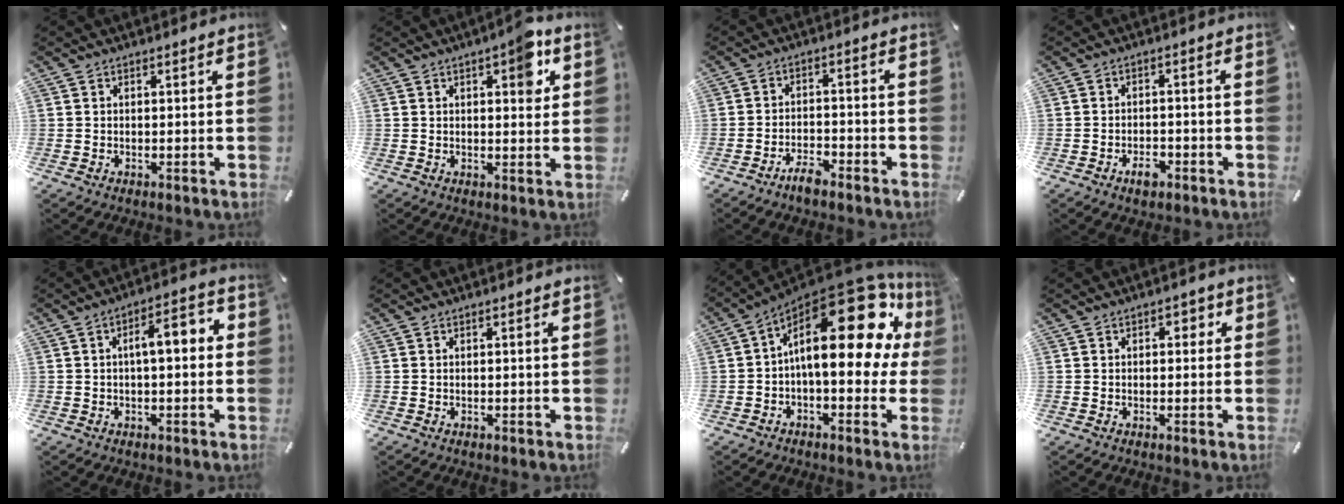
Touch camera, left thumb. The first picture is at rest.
{"total": 8.0, "force": [3.3, 3.5, 6.4], "torque": [-0.067, -0.015, 0.046]}
{"total": 4.5, "force": [-3.9, 1.1, 1.9], "torque": [-0.045, 0.016, -0.076]}
{"total": 3.7, "force": [-2.3, 2.0, 2.1], "torque": [-0.042, 0.007, -0.043]}
{"total": 7.2, "force": [0.4, 2.9, 6.6], "torque": [-0.102, 0.011, -0.002]}
{"total": 0.5, "force": [0.1, 0.0, 0.5], "torque": [-0.008, 0.001, 0.001]}
{"total": 26.2, "force": [7.8, 11.3, 22.2], "torque": [-0.360, -0.064, 0.134]}
{"total": 2.1, "force": [0.1, 1.5, 1.4], "torque": [-0.013, 0.004, -0.006]}